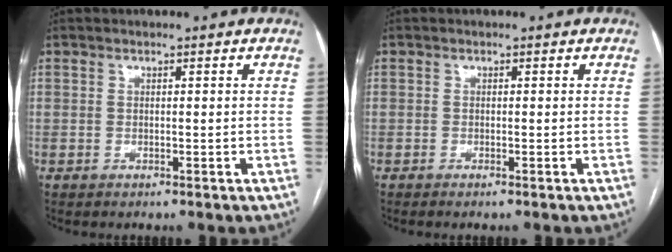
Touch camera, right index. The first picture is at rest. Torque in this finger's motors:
{"motor_torque": [-0.02, -0.02, -0.03, -0.01]}